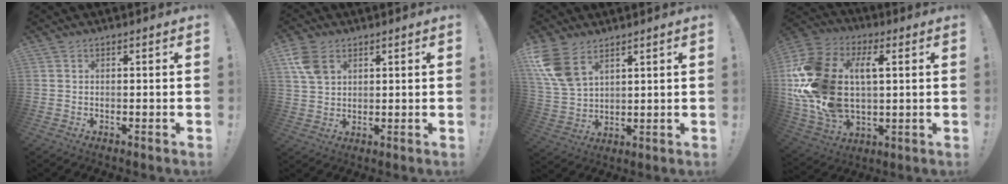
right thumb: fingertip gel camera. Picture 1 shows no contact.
{"total": 8.0, "force": [3.7, 5.5, 4.5], "torque": [-0.077, -0.008, 0.073]}
{"total": 11.3, "force": [6.6, 6.5, 6.4], "torque": [-0.134, -0.025, 0.132]}
{"total": 24.0, "force": [4.0, 15.7, 17.7], "torque": [-0.360, -0.003, 0.075]}